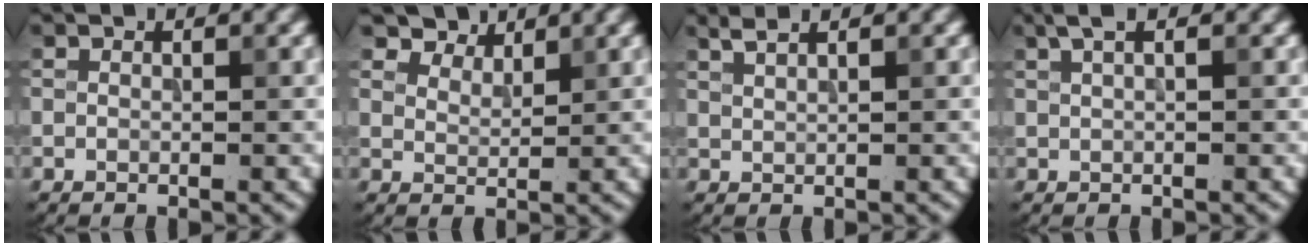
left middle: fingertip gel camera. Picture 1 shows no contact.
{"total": 4.2, "force": [3.8, 1.5, 1.0], "torque": [-0.031, -0.019, 0.079]}
{"total": 2.2, "force": [1.6, 0.7, 1.2], "torque": [-0.010, 0.003, 0.018]}
{"total": 2.1, "force": [1.2, 0.7, 1.6], "torque": [-0.018, 0.001, 0.013]}